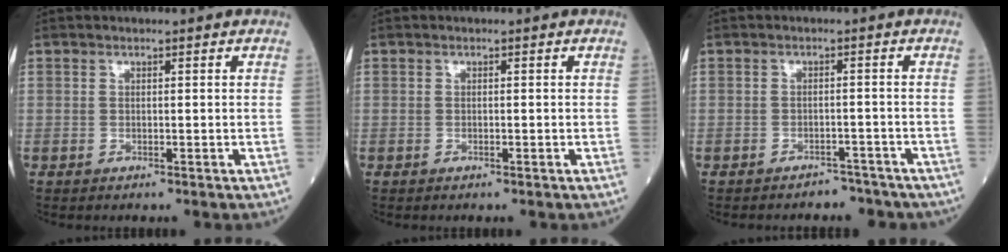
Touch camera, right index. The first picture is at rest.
{"total": 0.0}
{"total": 4.7, "force": [-4.2, 2.1, 0.3], "torque": [0.003, 0.010, -0.050]}